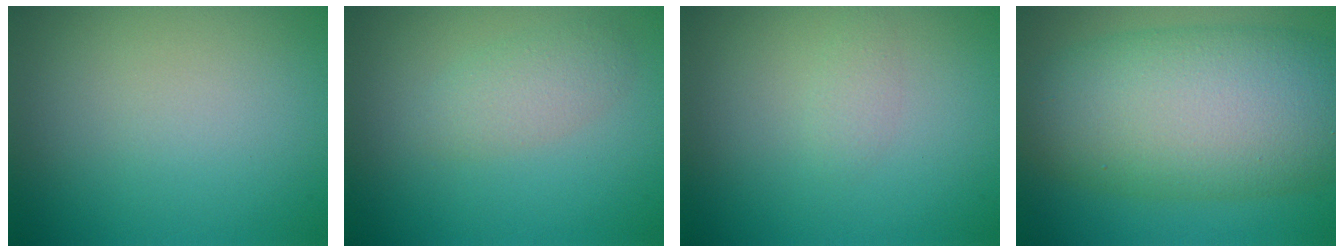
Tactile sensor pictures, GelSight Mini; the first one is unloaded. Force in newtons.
{"total": 1.9, "press": 1.9, "slide": 0.1}
{"total": 0.8, "press": 0.8, "slide": 0.0}
{"total": 12.4, "press": 12.4, "slide": 0.2}